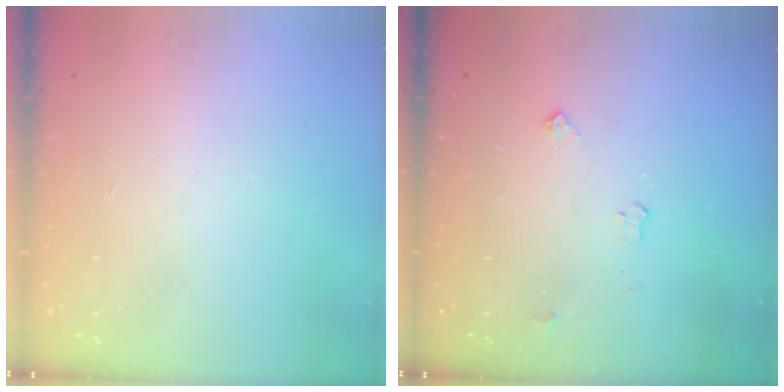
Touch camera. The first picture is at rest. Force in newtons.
{"total": 2.8, "press": 2.8, "slide": 0.4}